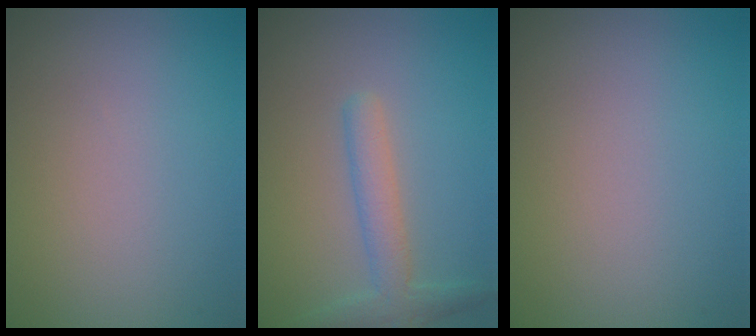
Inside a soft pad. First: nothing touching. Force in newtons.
{"total": 2.8, "press": 2.8, "slide": 0.1}
{"total": 0.0}